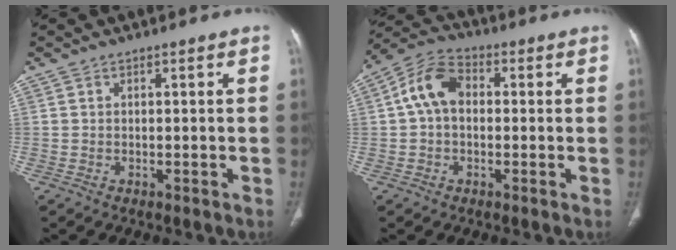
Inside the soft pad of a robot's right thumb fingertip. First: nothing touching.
{"total": 8.7, "force": [0.6, 6.1, 6.1], "torque": [-0.107, 0.027, 0.000]}